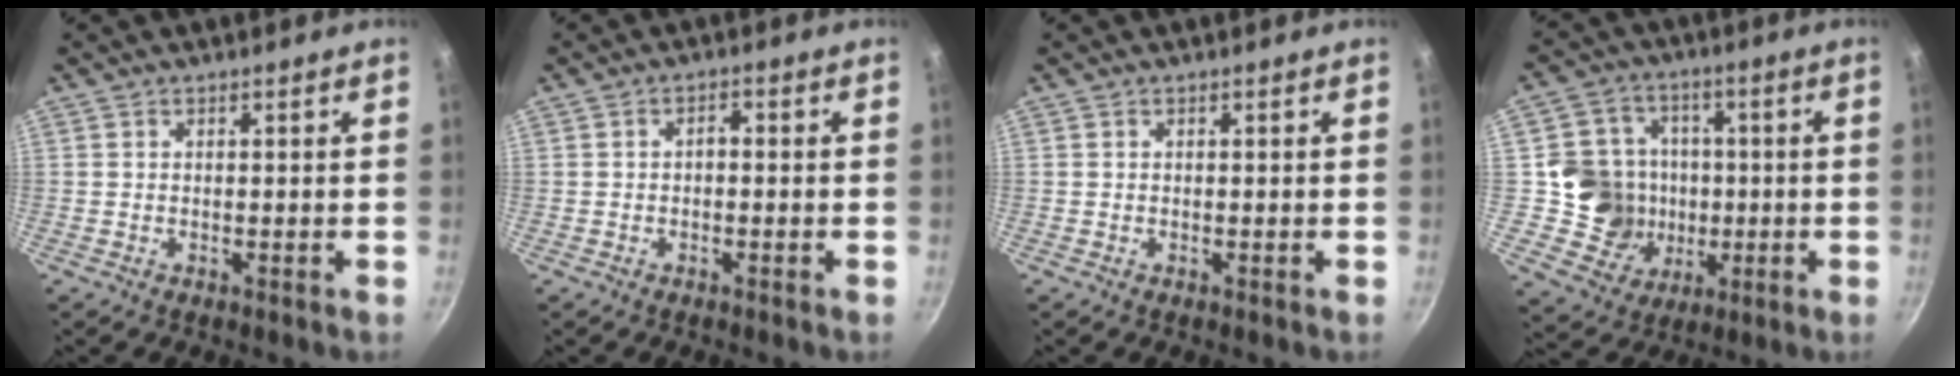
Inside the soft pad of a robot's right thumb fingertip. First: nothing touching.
{"total": 1.7, "force": [-0.4, 1.0, 1.3], "torque": [-0.017, 0.014, -0.006]}
{"total": 0.0}
{"total": 12.5, "force": [-0.5, 11.9, 3.8], "torque": [-0.029, 0.016, -0.008]}